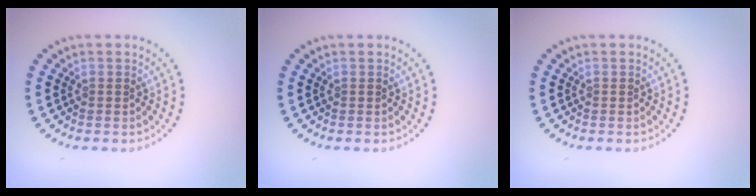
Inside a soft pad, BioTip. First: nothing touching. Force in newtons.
{"total": 0.0}
{"total": 0.0}